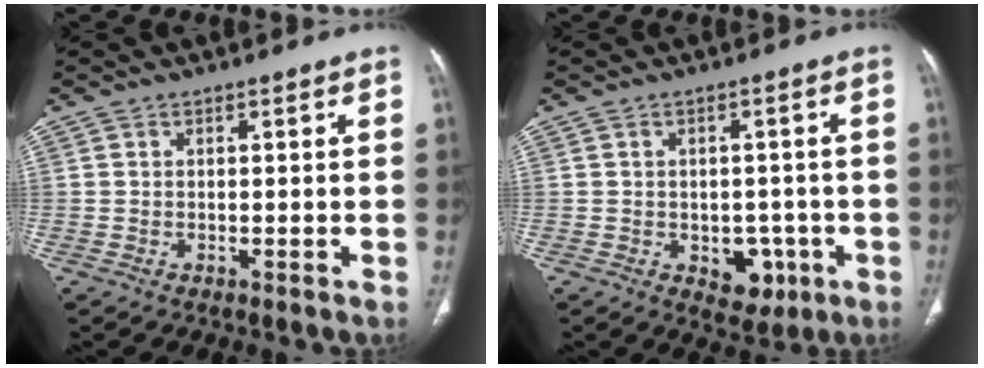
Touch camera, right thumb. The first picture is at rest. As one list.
[{"total": 6.1, "force": [-2.1, 4.3, 3.8], "torque": [-0.018, 0.009, -0.016]}]